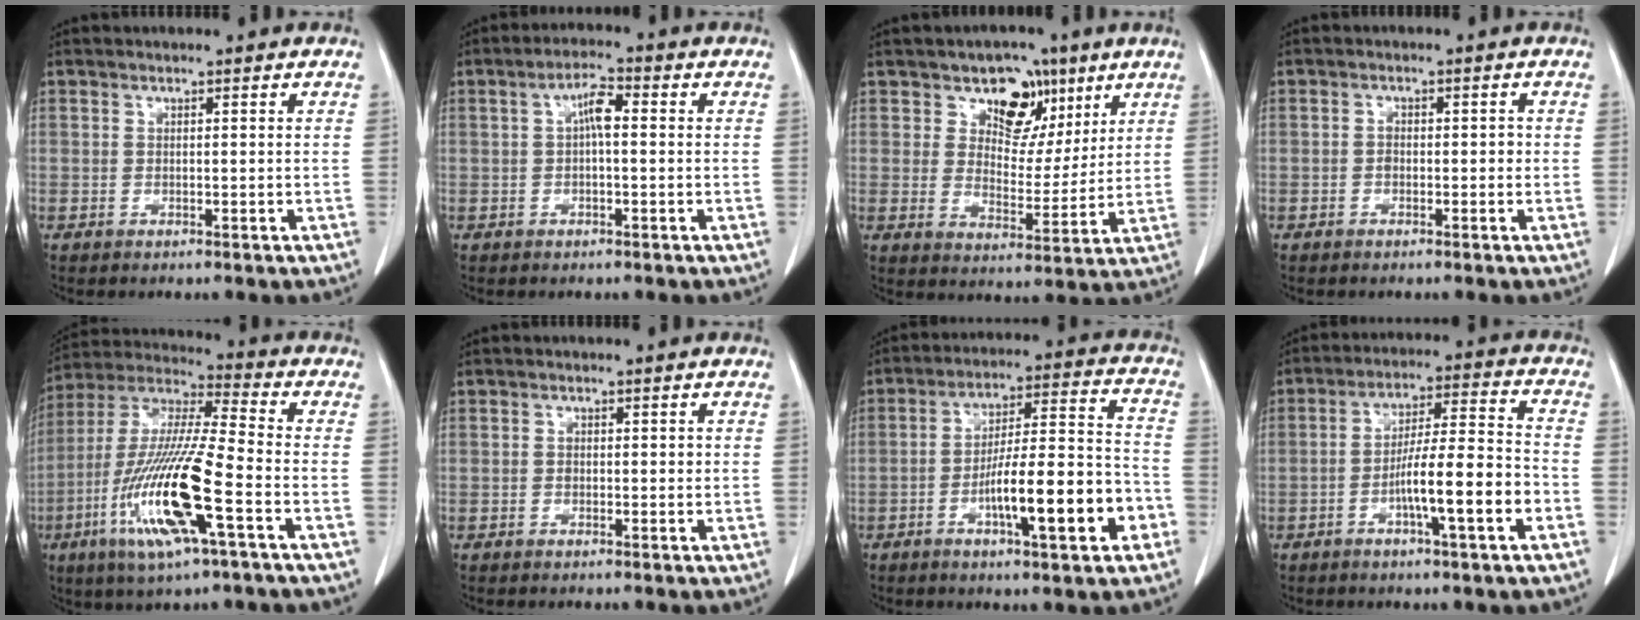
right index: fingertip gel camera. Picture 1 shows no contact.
{"total": 3.8, "force": [0.3, 1.0, 3.6], "torque": [-0.064, 0.012, 0.002]}
{"total": 8.4, "force": [4.9, 5.8, 3.6], "torque": [-0.043, 0.008, 0.080]}
{"total": 1.7, "force": [-0.6, 1.1, 1.1], "torque": [-0.012, 0.006, -0.010]}
{"total": 18.1, "force": [-6.3, 1.3, 16.9], "torque": [-0.354, -0.021, -0.122]}
{"total": 1.0, "force": [-0.2, 0.8, 0.7], "torque": [-0.007, 0.003, -0.004]}
{"total": 14.5, "force": [-5.6, 2.2, 13.2], "torque": [-0.213, 0.014, -0.083]}
{"total": 11.2, "force": [-4.2, 0.5, 10.4], "torque": [-0.174, 0.009, -0.069]}